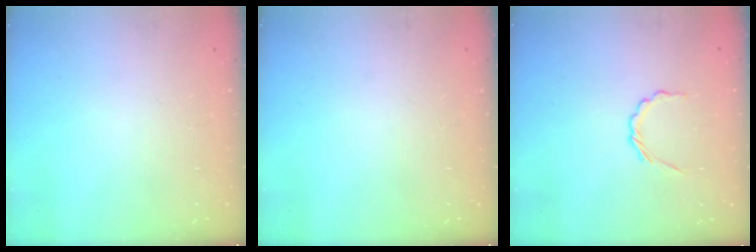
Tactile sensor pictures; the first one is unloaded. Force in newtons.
{"total": 0.0}
{"total": 2.6, "press": 2.4, "slide": 1.0}